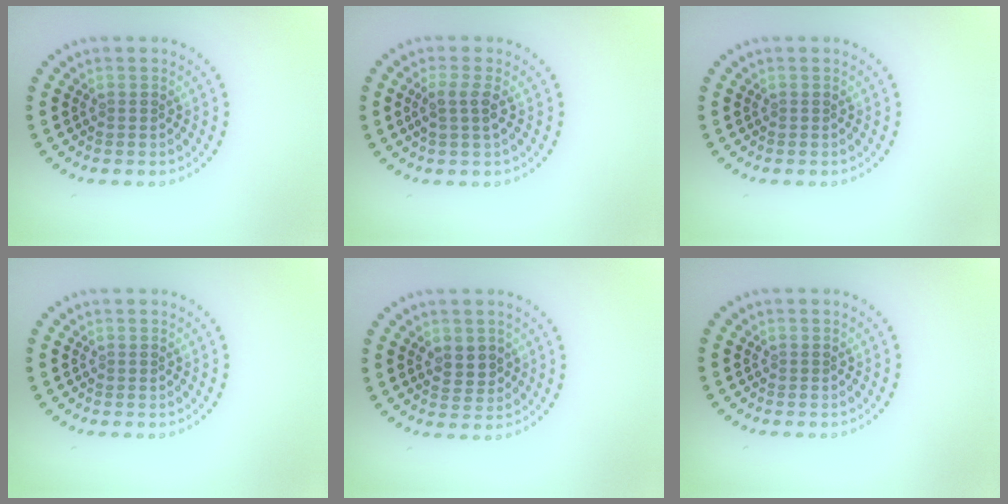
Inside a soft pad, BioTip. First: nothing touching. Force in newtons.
{"total": 1.9, "press": 1.6, "slide": 1.0}
{"total": 0.0}
{"total": 0.0}
{"total": 2.3, "press": 2.2, "slide": 0.6}
{"total": 0.0}